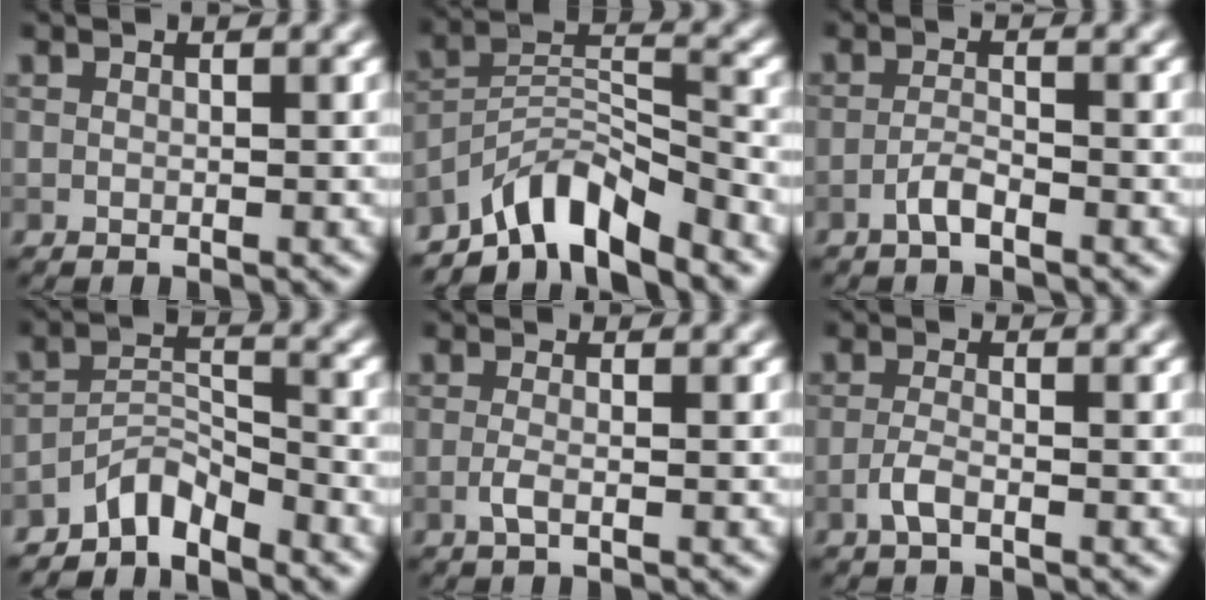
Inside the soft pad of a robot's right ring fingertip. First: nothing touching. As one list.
[{"total": 6.9, "force": [-5.8, 1.9, 3.2], "torque": [-0.043, 0.003, -0.116]}, {"total": 1.8, "force": [-1.2, 0.4, 1.3], "torque": [-0.026, 0.006, -0.027]}, {"total": 3.5, "force": [-3.1, 0.9, 1.3], "torque": [-0.019, 0.012, -0.066]}, {"total": 1.5, "force": [-0.5, 0.4, 1.4], "torque": [-0.028, -0.001, -0.015]}, {"total": 1.8, "force": [-0.9, 0.5, 1.4], "torque": [-0.032, 0.003, -0.024]}]